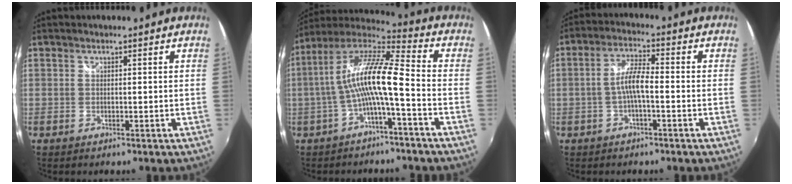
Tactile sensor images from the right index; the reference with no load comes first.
{"total": 12.9, "force": [-2.5, 1.5, 12.6], "torque": [-0.247, 0.017, -0.049]}
{"total": 6.5, "force": [-2.1, 1.3, 6.0], "torque": [-0.130, 0.015, -0.039]}